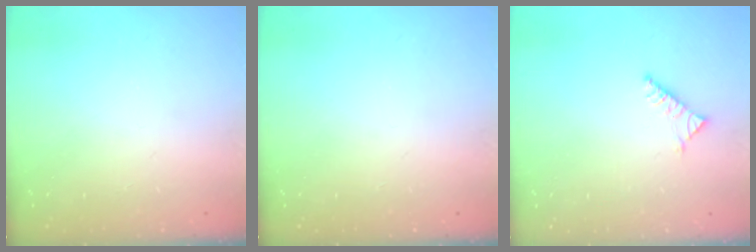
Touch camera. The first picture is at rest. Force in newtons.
{"total": 0.0}
{"total": 3.6, "press": 3.5, "slide": 0.6}